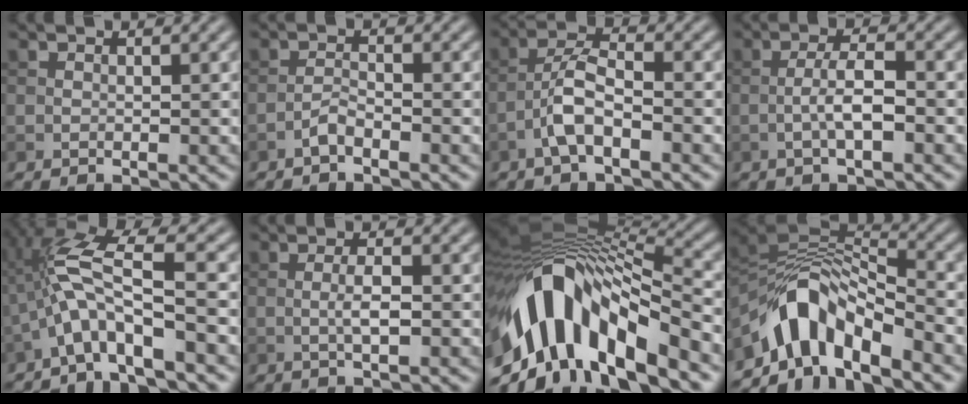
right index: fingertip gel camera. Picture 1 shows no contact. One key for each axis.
{"total": 1.4, "fx": -1.1, "fy": 0.3, "fz": 0.8, "tx": -0.016, "ty": 0.005, "tz": -0.026}
{"total": 3.6, "fx": -1.8, "fy": 1.1, "fz": 2.9, "tx": -0.060, "ty": 0.012, "tz": -0.042}
{"total": 3.1, "fx": -0.9, "fy": 0.7, "fz": 2.9, "tx": -0.055, "ty": 0.008, "tz": -0.020}
{"total": 6.7, "fx": -2.2, "fy": 1.3, "fz": 6.1, "tx": -0.128, "ty": 0.021, "tz": -0.051}
{"total": 2.0, "fx": -0.2, "fy": 0.3, "fz": 1.9, "tx": -0.039, "ty": 0.001, "tz": -0.006}
{"total": 13.7, "fx": -5.7, "fy": 6.5, "fz": 10.6, "tx": -0.185, "ty": 0.011, "tz": -0.097}
{"total": 8.9, "fx": -5.8, "fy": 3.9, "fz": 5.6, "tx": -0.080, "ty": 0.008, "tz": -0.112}